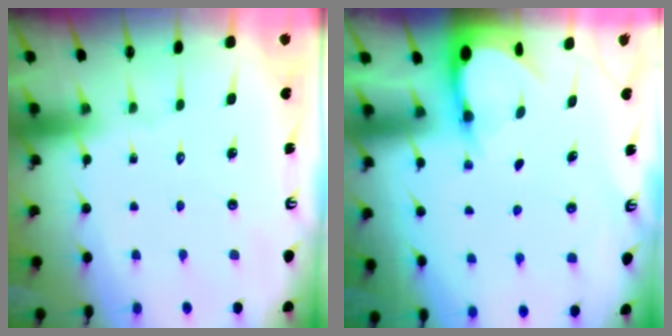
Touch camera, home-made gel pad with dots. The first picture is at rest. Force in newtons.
{"total": 3.7, "press": 3.7, "slide": 0.2}